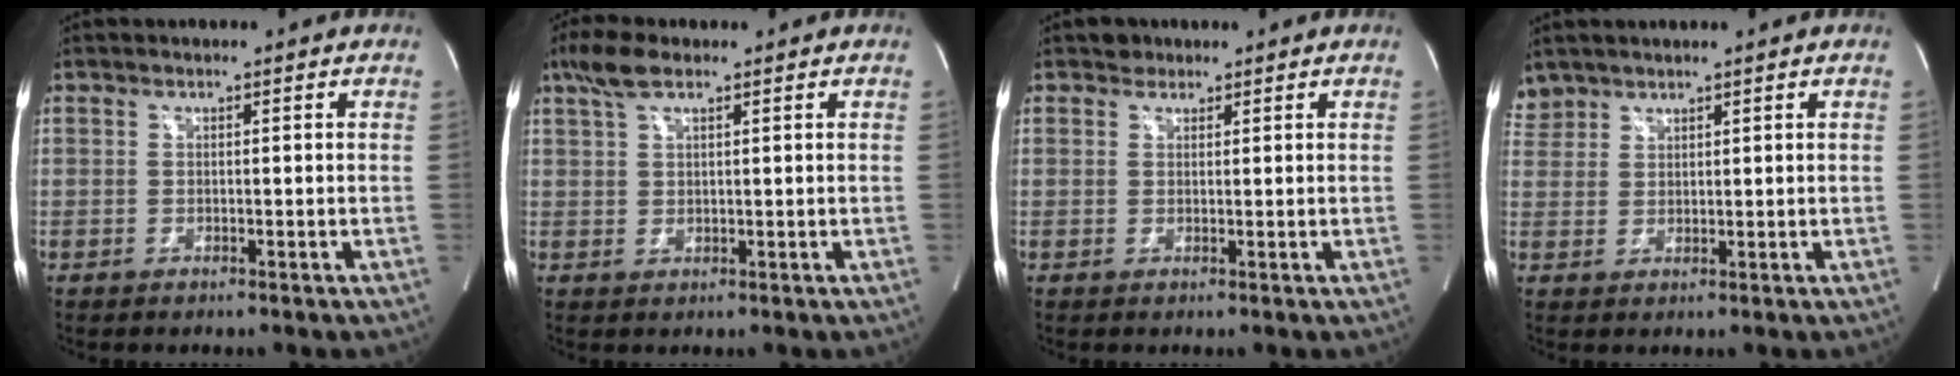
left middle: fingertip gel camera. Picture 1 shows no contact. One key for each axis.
{"total": 4.9, "fx": 3.3, "fy": 1.5, "fz": 3.3, "tx": -0.077, "ty": 0.015, "tz": 0.066}
{"total": 1.4, "fx": 1.0, "fy": 1.0, "fz": 0.0, "tx": 0.006, "ty": 0.004, "tz": 0.010}
{"total": 3.1, "fx": 2.7, "fy": 1.4, "fz": -0.3, "tx": 0.010, "ty": 0.012, "tz": 0.055}